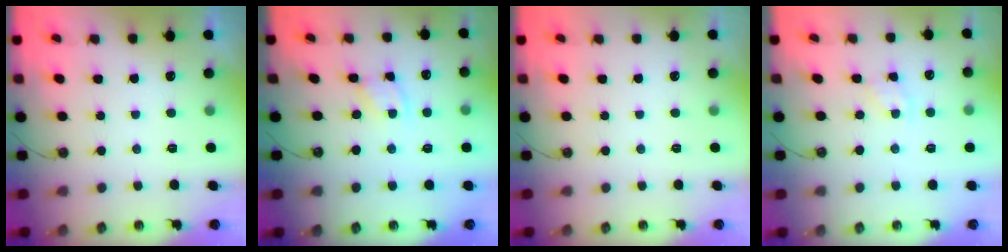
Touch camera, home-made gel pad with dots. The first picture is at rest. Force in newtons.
{"total": 2.5, "press": 2.5, "slide": 0.1}
{"total": 0.0}
{"total": 2.8, "press": 2.8, "slide": 0.4}